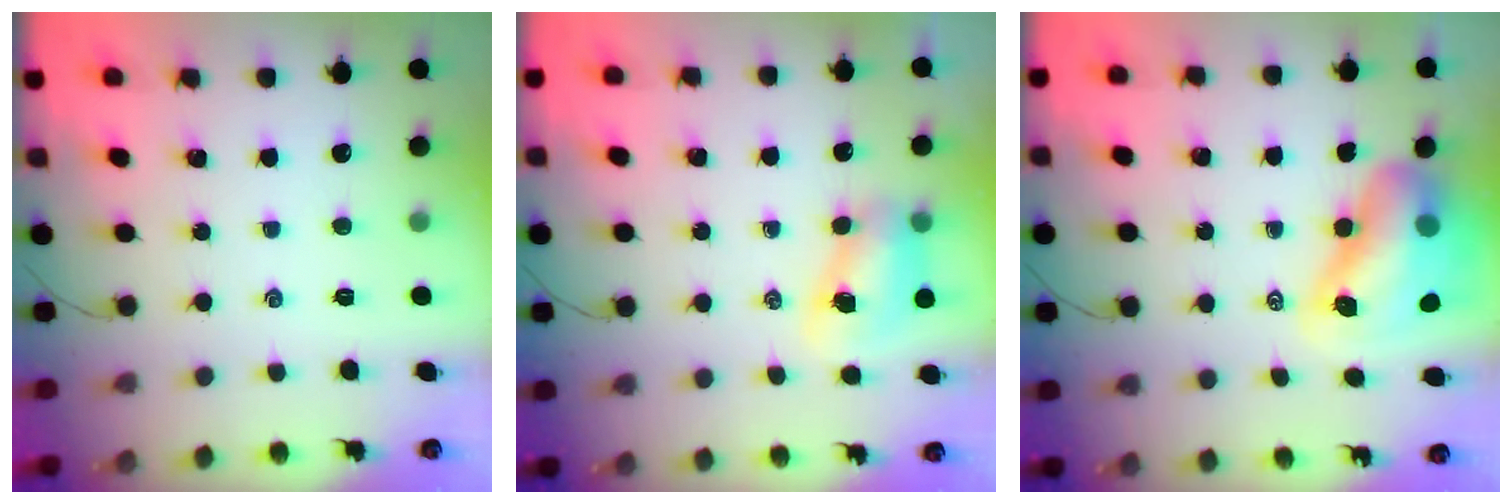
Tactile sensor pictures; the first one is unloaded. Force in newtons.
{"total": 7.8, "press": 7.7, "slide": 1.1}
{"total": 14.6, "press": 14.1, "slide": 3.9}